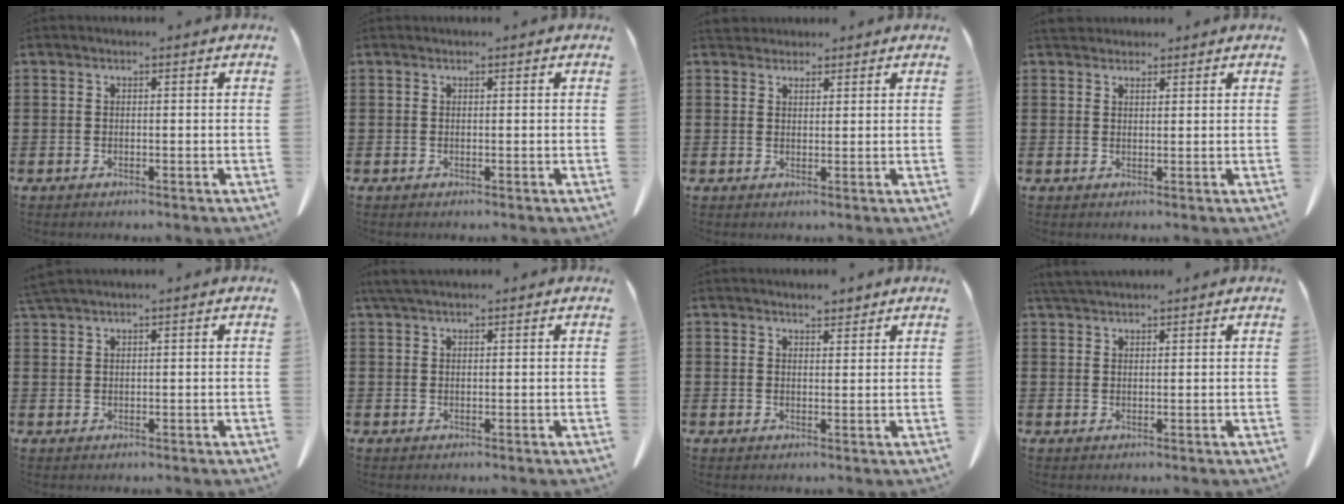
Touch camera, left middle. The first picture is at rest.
{"total": 0.0}
{"total": 2.6, "force": [2.4, 1.0, 0.3], "torque": [-0.005, -0.003, 0.045]}
{"total": 2.1, "force": [1.9, 0.8, 0.3], "torque": [-0.002, 0.000, 0.035]}
{"total": 1.8, "force": [1.6, -0.1, 0.8], "torque": [-0.018, -0.001, 0.031]}
{"total": 2.6, "force": [2.0, 0.5, 1.6], "torque": [-0.036, 0.005, 0.038]}
{"total": 2.6, "force": [2.5, 0.6, 0.6], "torque": [-0.009, -0.004, 0.044]}
{"total": 2.4, "force": [2.3, 0.4, 0.8], "torque": [-0.021, 0.000, 0.044]}